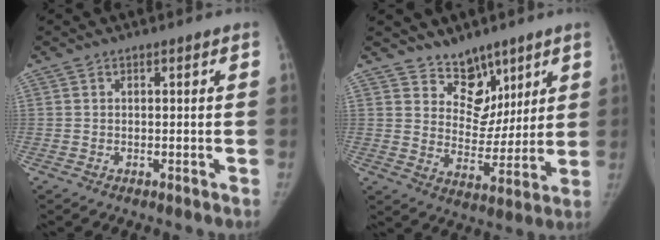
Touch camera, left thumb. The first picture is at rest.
{"total": 9.6, "force": [7.0, 6.0, 2.6], "torque": [0.001, -0.053, 0.126]}